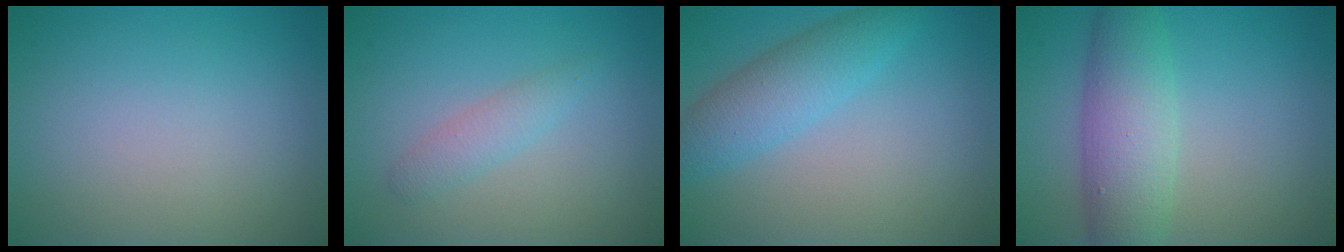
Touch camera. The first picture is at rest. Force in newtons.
{"total": 1.8, "press": 1.8, "slide": 0.0}
{"total": 4.0, "press": 4.0, "slide": 0.2}
{"total": 5.8, "press": 5.8, "slide": 0.1}